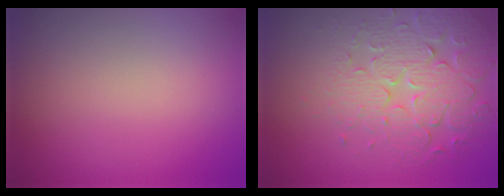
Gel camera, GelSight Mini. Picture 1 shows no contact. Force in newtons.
{"total": 5.1, "press": 4.5, "slide": 2.5}